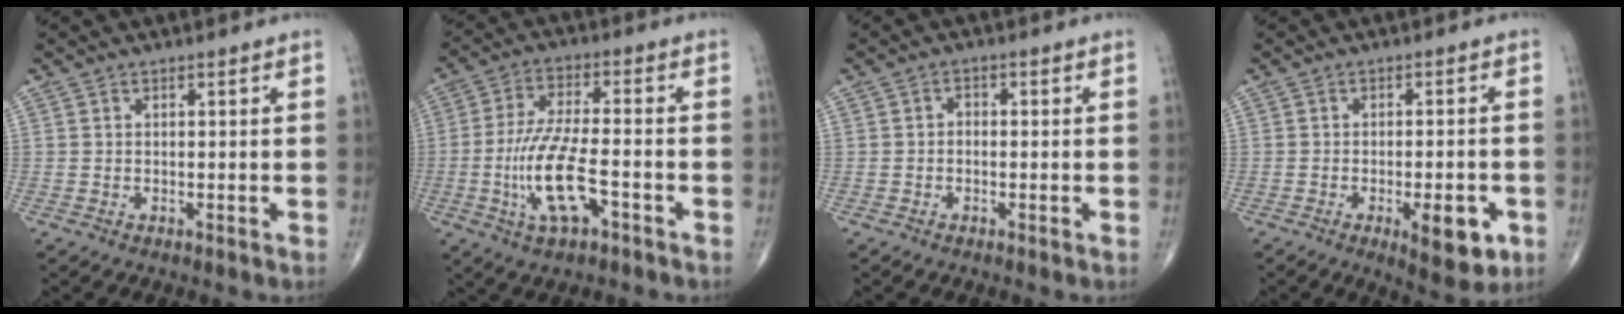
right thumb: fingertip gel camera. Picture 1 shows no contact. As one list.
[{"total": 11.9, "force": [-3.9, 4.0, 10.5], "torque": [-0.216, 0.019, -0.072]}, {"total": 1.3, "force": [-0.3, 1.0, 0.9], "torque": [-0.004, 0.007, -0.009]}, {"total": 8.9, "force": [-3.4, 3.2, 7.5], "torque": [-0.088, 0.004, -0.040]}]